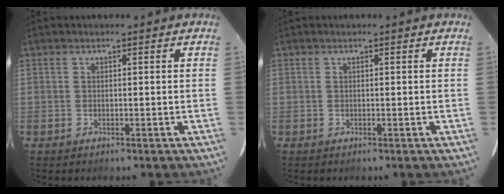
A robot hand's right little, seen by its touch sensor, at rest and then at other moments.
{"total": 0.0}